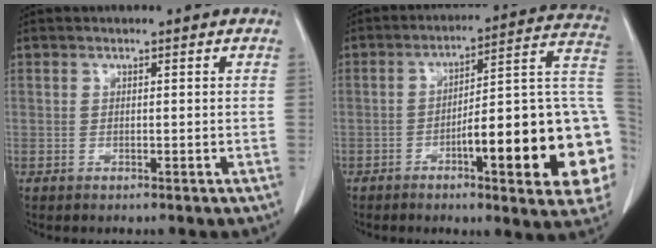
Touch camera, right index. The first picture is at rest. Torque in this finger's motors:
{"motor_torque": [2.14, 0.00, 0.78, 0.20]}